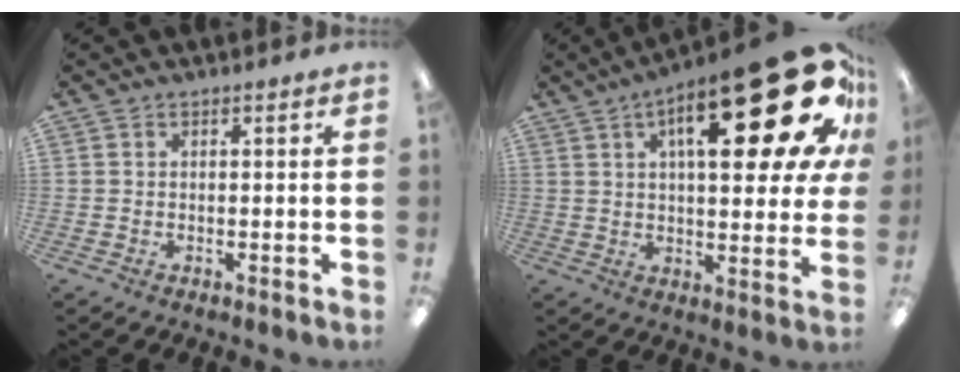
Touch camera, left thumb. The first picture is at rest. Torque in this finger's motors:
{"motor_torque": [0.80, 3.40, 2.09, -0.68, 0.16]}